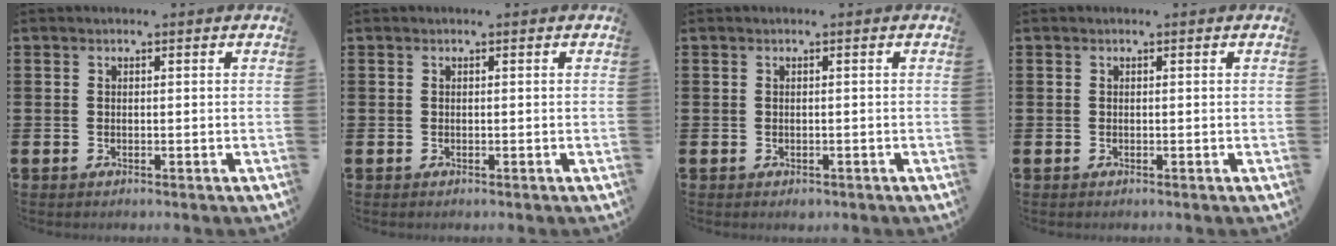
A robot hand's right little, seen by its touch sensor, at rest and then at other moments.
{"total": 0.0}
{"total": 0.0}
{"total": 0.0}